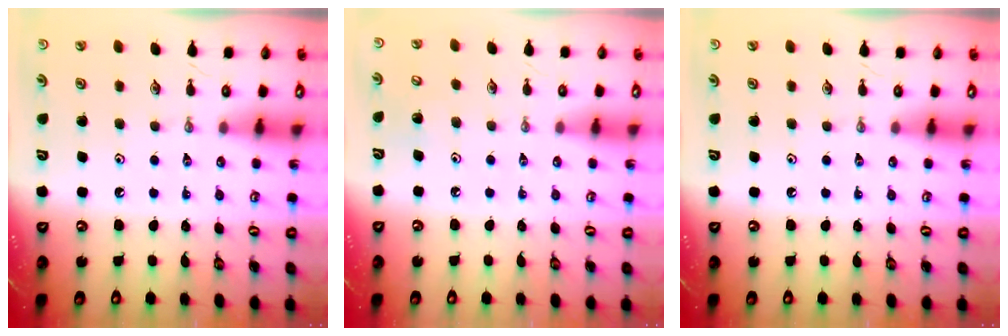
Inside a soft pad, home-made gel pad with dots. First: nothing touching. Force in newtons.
{"total": 4.0, "press": 4.0, "slide": 0.3}
{"total": 0.0}